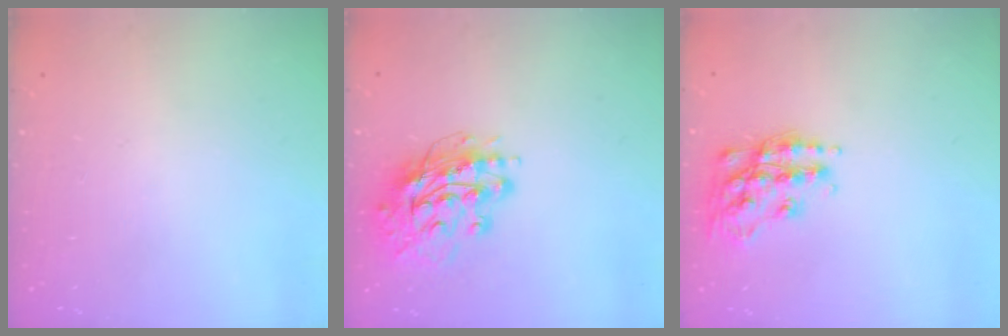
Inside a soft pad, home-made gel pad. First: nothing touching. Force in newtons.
{"total": 15.2, "press": 15.1, "slide": 1.6}
{"total": 16.6, "press": 16.5, "slide": 1.0}